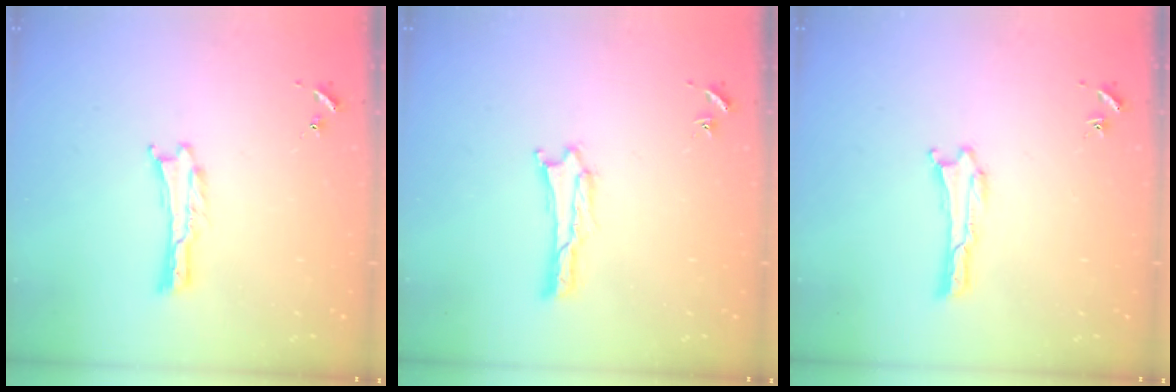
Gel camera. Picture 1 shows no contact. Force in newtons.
{"total": 1.9, "press": 1.9, "slide": 0.1}
{"total": 0.0}